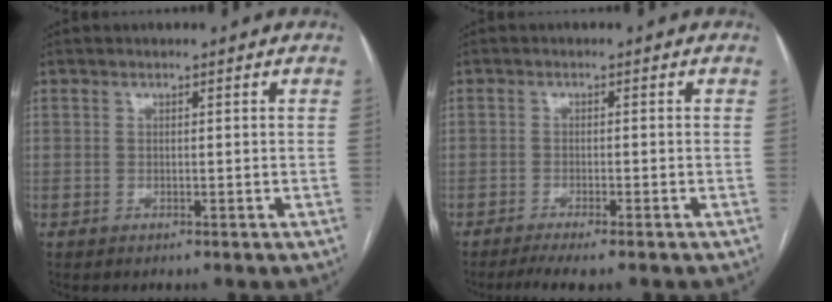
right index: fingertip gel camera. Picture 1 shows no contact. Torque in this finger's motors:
{"motor_torque": [0.17, -0.02, 0.18, 0.02]}